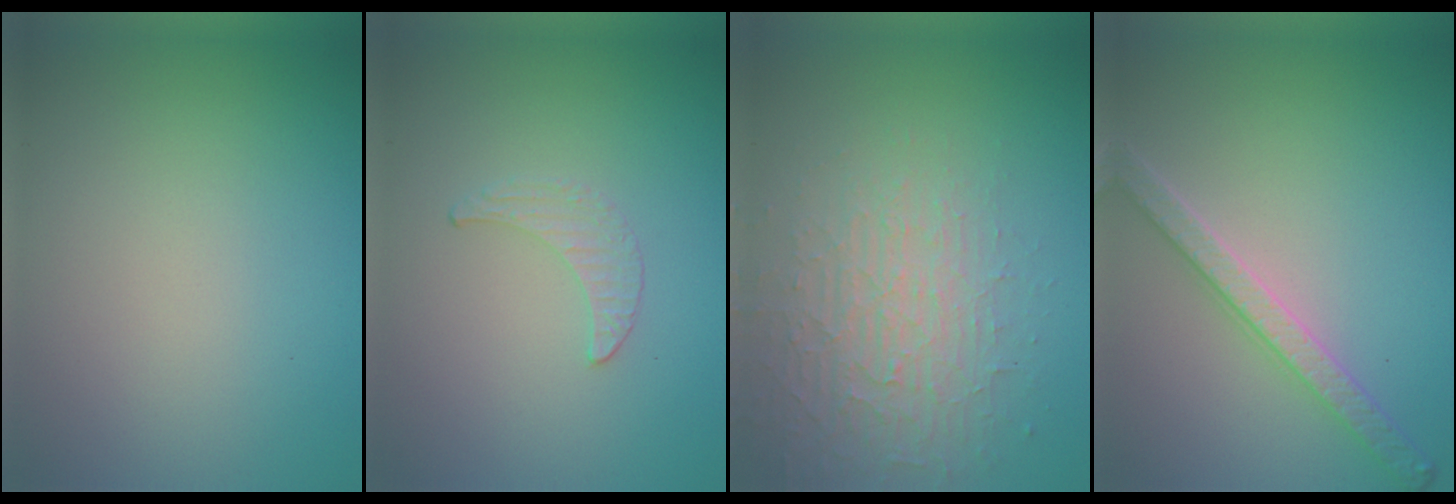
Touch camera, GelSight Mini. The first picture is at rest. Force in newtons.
{"total": 0.5, "press": 0.5, "slide": 0.2}
{"total": 3.7, "press": 3.4, "slide": 1.3}
{"total": 3.6, "press": 3.2, "slide": 1.6}